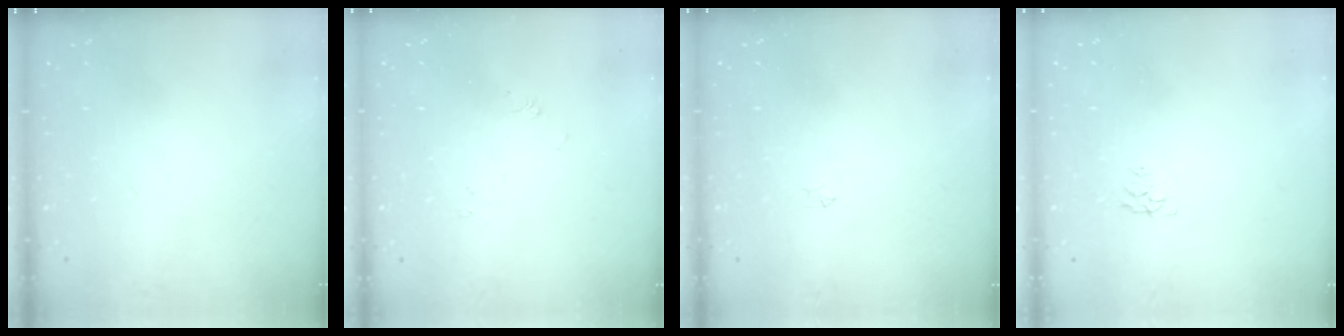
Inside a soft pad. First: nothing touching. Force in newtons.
{"total": 0.0}
{"total": 2.2, "press": 2.2, "slide": 0.3}
{"total": 4.5, "press": 4.4, "slide": 0.6}